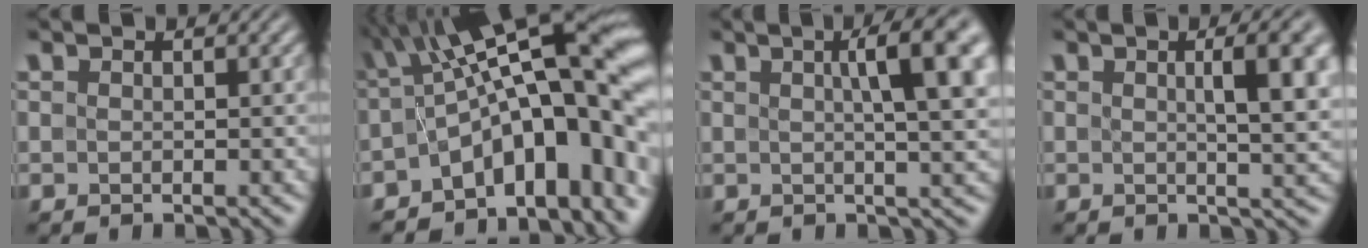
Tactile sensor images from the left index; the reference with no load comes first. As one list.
[{"total": 14.3, "force": [-2.0, 5.9, 12.9], "torque": [-0.147, 0.026, -0.032]}, {"total": 7.7, "force": [2.0, 1.8, 7.2], "torque": [-0.072, 0.012, 0.026]}, {"total": 6.3, "force": [1.4, 1.8, 5.9], "torque": [-0.064, 0.009, 0.019]}]